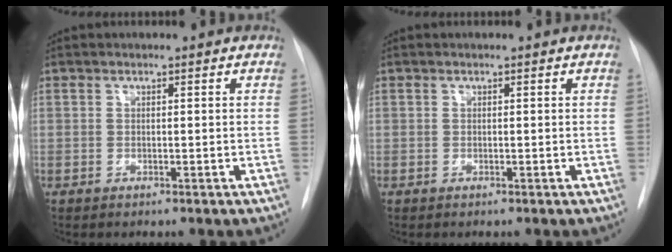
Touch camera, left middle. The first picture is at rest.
{"total": 0.0}